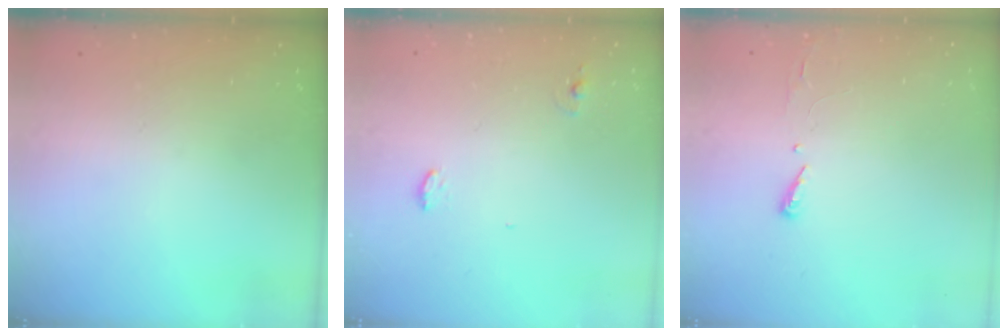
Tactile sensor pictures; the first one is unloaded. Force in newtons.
{"total": 5.1, "press": 4.5, "slide": 2.4}
{"total": 2.9, "press": 2.9, "slide": 0.4}